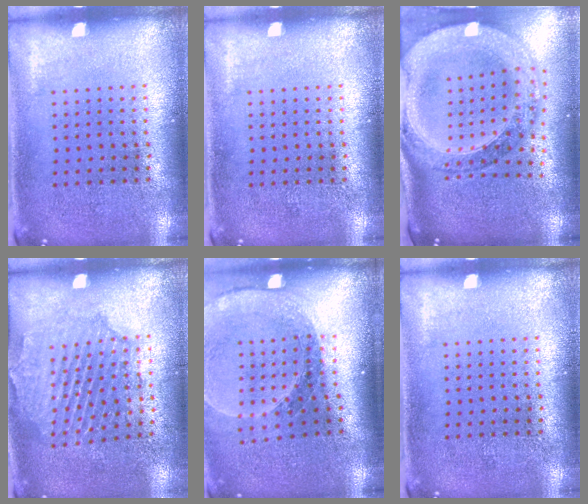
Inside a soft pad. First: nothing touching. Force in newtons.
{"total": 0.0}
{"total": 2.6, "press": 2.3, "slide": 1.3}
{"total": 1.6, "press": 1.6, "slide": 0.2}
{"total": 1.7, "press": 1.7, "slide": 0.2}
{"total": 0.0}